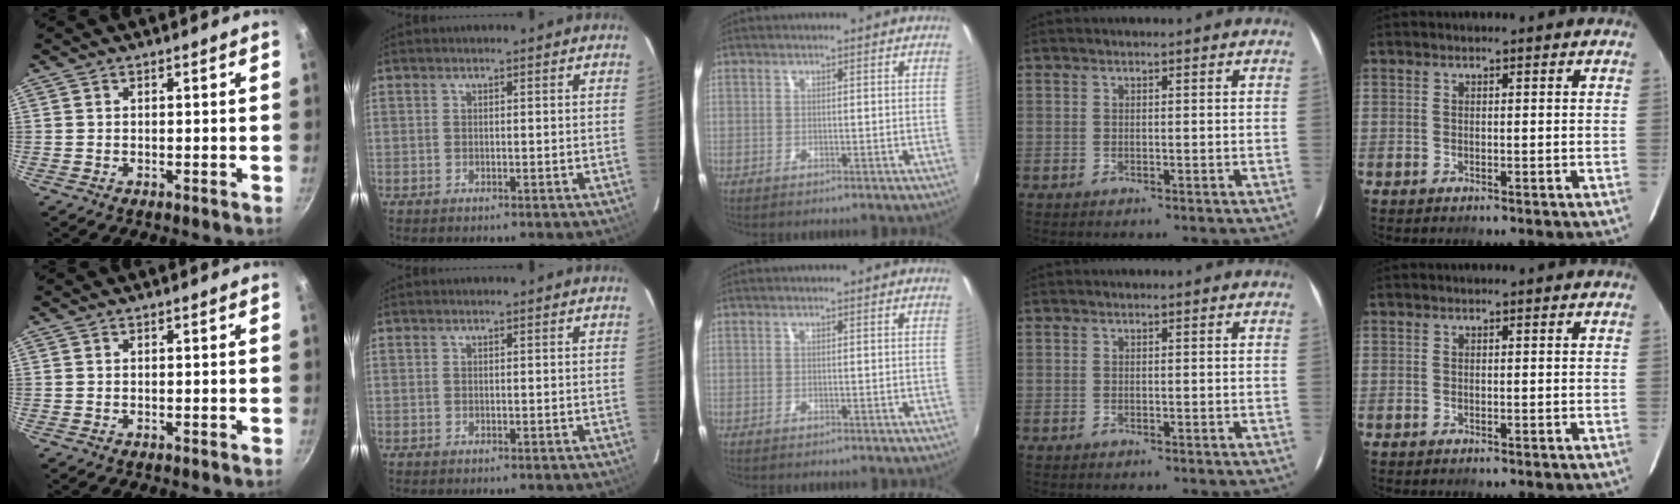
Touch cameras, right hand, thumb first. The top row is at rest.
{}